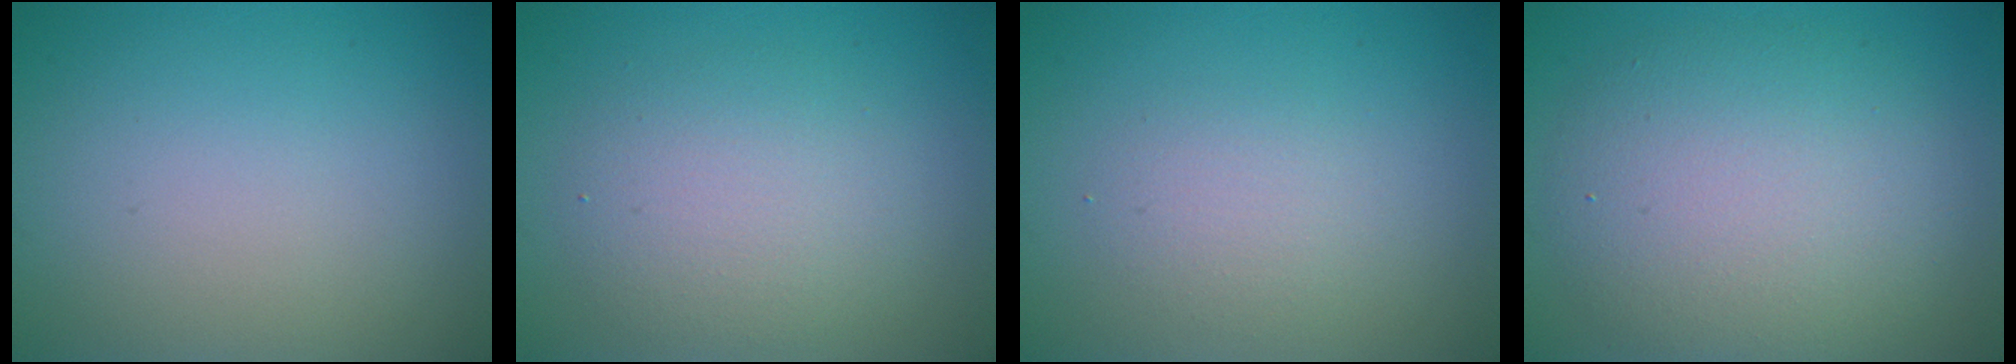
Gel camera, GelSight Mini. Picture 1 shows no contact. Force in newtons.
{"total": 3.8, "press": 3.8, "slide": 0.3}
{"total": 1.9, "press": 1.9, "slide": 0.0}
{"total": 7.6, "press": 7.6, "slide": 0.6}